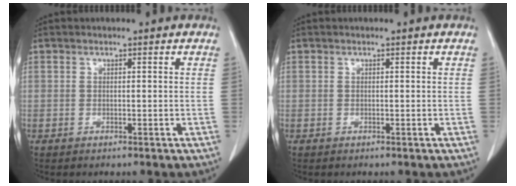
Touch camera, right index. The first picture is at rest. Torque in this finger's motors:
{"motor_torque": [0.00, 0.00, 0.00, 0.00]}